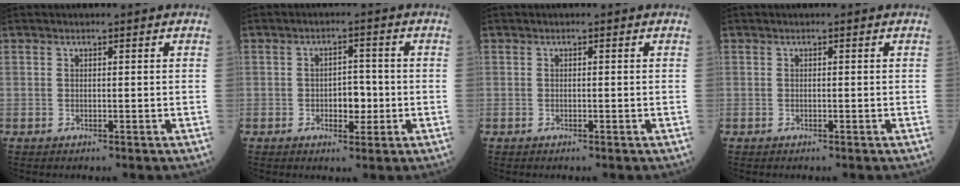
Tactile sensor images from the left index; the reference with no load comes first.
{"total": 3.6, "force": [-1.0, 2.0, 2.8], "torque": [-0.034, 0.003, -0.014]}
{"total": 0.0}
{"total": 0.0}